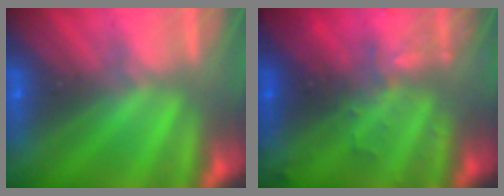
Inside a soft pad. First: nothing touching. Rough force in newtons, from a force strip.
{"total": 3.0}